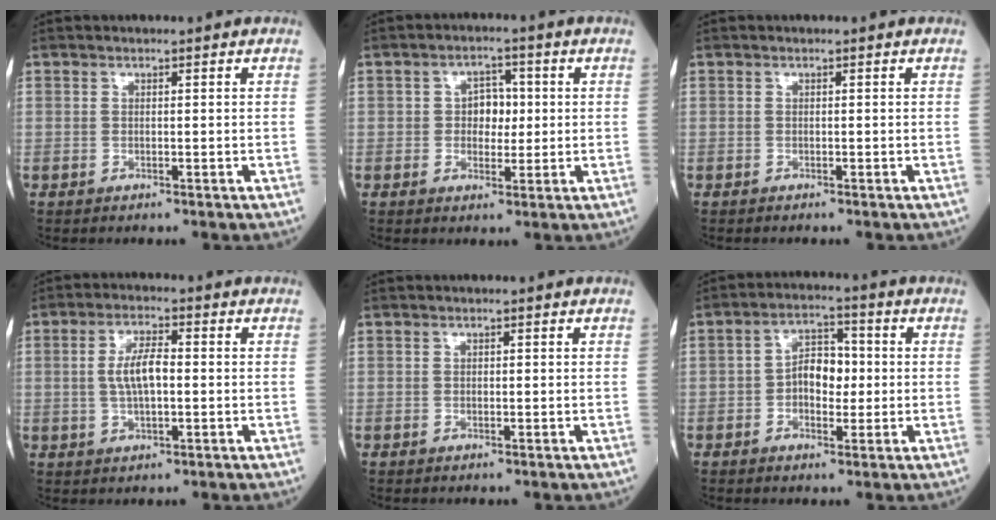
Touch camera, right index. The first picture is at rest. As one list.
[{"total": 4.2, "force": [0.3, 2.9, 3.1], "torque": [-0.041, 0.011, 0.004]}, {"total": 0.0}, {"total": 5.7, "force": [0.0, 1.8, 5.5], "torque": [-0.110, 0.008, 0.000]}, {"total": 0.0}, {"total": 6.0, "force": [-0.4, 3.5, 4.9], "torque": [-0.081, 0.018, -0.010]}]